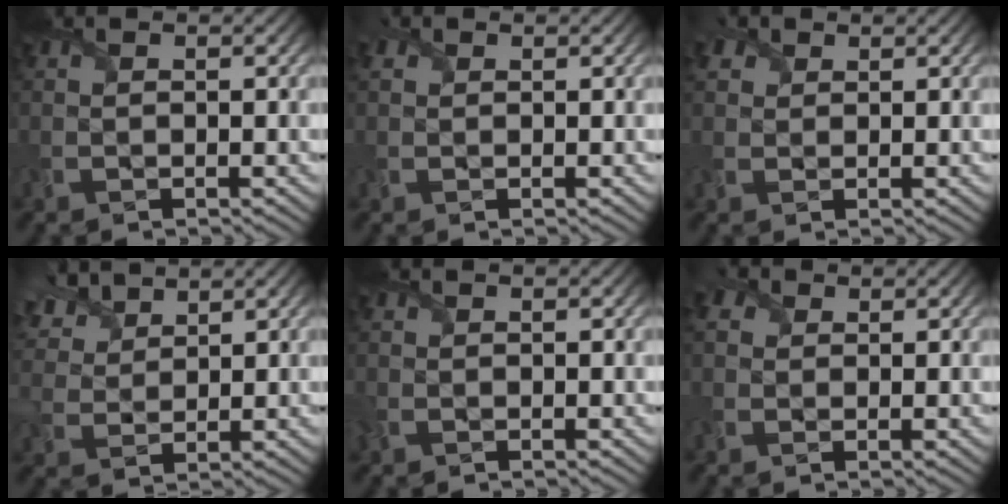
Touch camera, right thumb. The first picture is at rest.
{"total": 1.3, "force": [0.8, 0.9, 0.5], "torque": [-0.016, 0.006, 0.015]}
{"total": 2.3, "force": [1.4, 1.7, 0.7], "torque": [-0.021, 0.007, 0.026]}
{"total": 6.8, "force": [5.0, 3.4, 3.3], "torque": [-0.095, 0.020, 0.100]}
{"total": 1.2, "force": [-0.4, 1.0, 0.5], "torque": [-0.020, -0.004, -0.013]}
{"total": 3.0, "force": [1.2, 2.4, 1.3], "torque": [-0.039, 0.006, 0.017]}